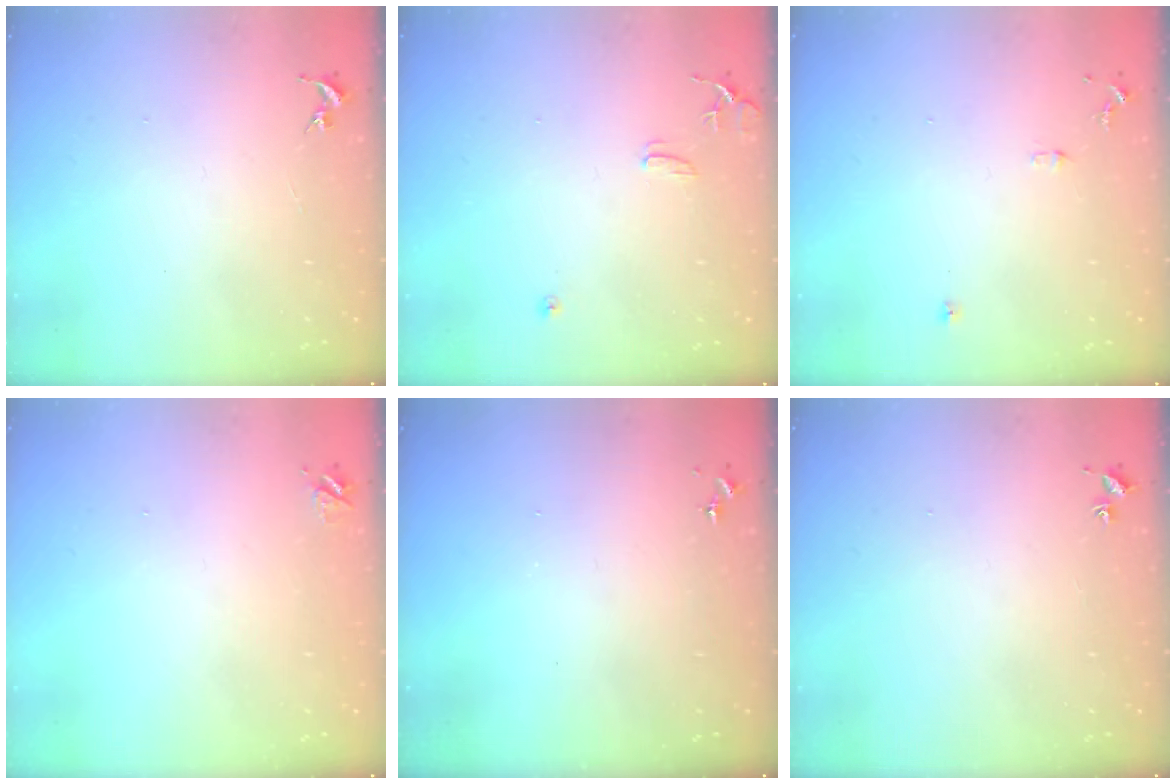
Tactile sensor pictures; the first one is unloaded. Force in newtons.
{"total": 8.5, "press": 8.5, "slide": 0.8}
{"total": 6.1, "press": 6.1, "slide": 0.7}
{"total": 3.7, "press": 3.6, "slide": 0.5}
{"total": 0.0}
{"total": 1.8, "press": 1.8, "slide": 0.2}